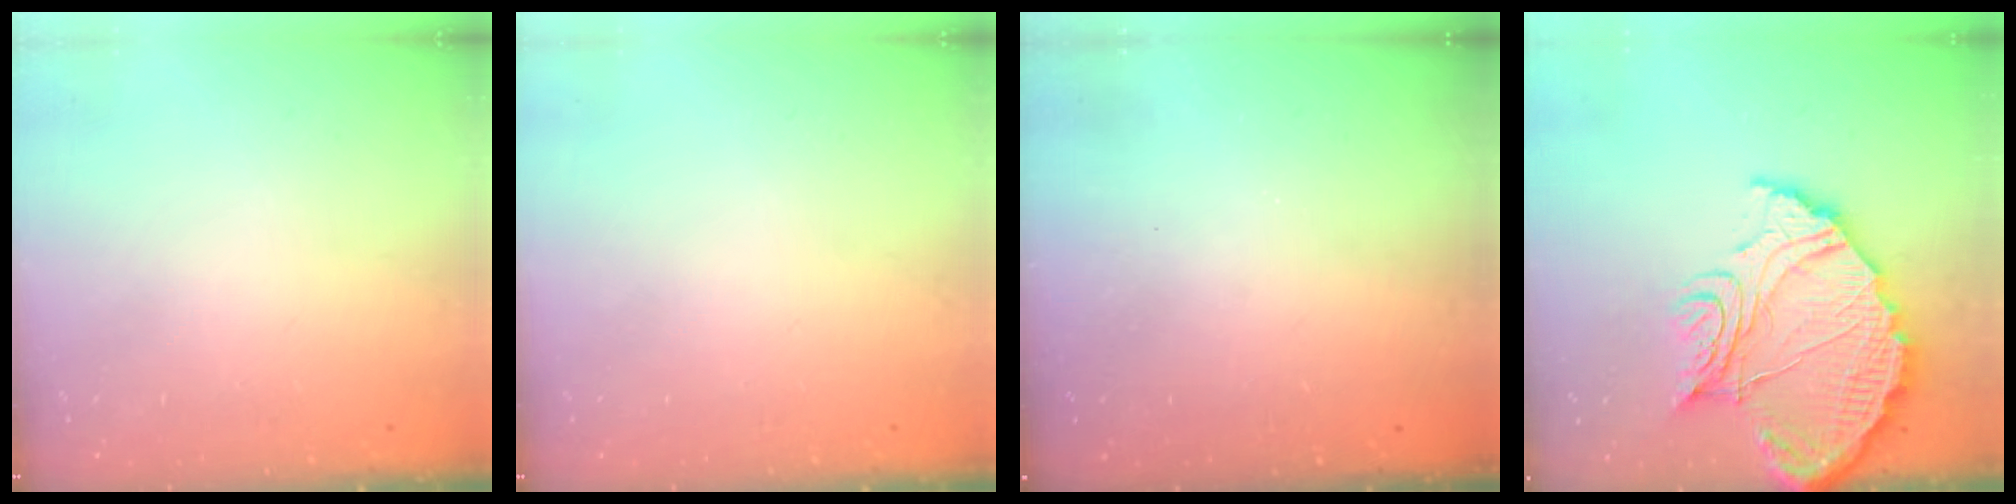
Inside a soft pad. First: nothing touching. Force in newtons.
{"total": 0.0}
{"total": 3.0, "press": 3.0, "slide": 0.1}
{"total": 19.5, "press": 19.4, "slide": 2.1}